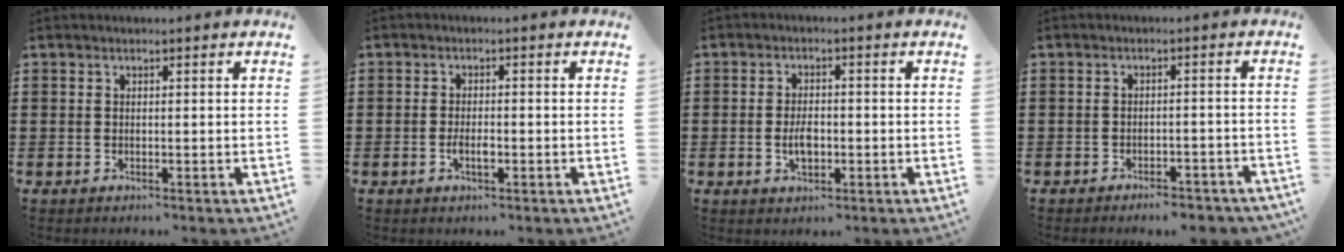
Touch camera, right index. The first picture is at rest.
{"total": 2.6, "force": [-1.0, 0.9, 2.3], "torque": [-0.050, -0.002, -0.019]}
{"total": 3.6, "force": [-0.7, 2.0, 3.0], "torque": [-0.062, 0.002, -0.014]}
{"total": 2.8, "force": [-2.7, 0.2, 0.6], "torque": [-0.013, 0.000, -0.055]}